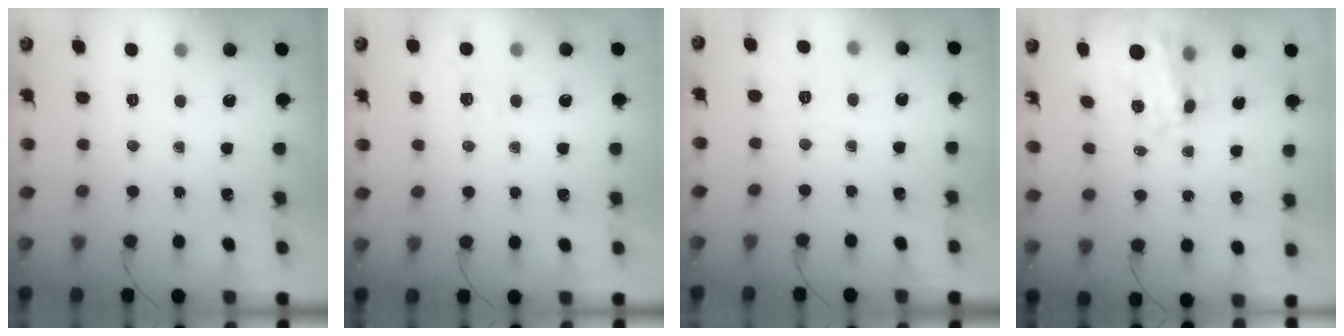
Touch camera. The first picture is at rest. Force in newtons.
{"total": 2.4, "press": 1.7, "slide": 1.7}
{"total": 2.7, "press": 2.2, "slide": 1.6}
{"total": 15.7, "press": 15.3, "slide": 3.9}